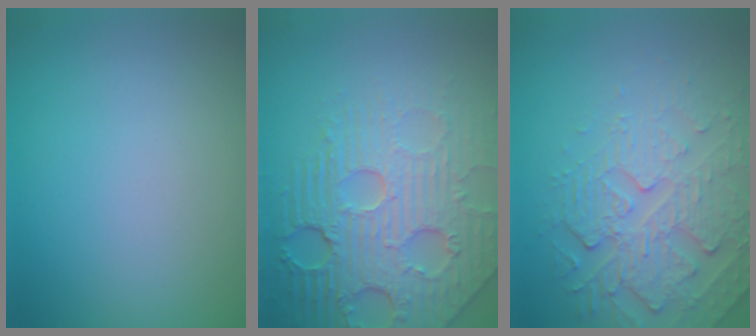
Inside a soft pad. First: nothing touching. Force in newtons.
{"total": 8.2, "press": 6.0, "slide": 5.6}
{"total": 4.3, "press": 4.0, "slide": 1.7}